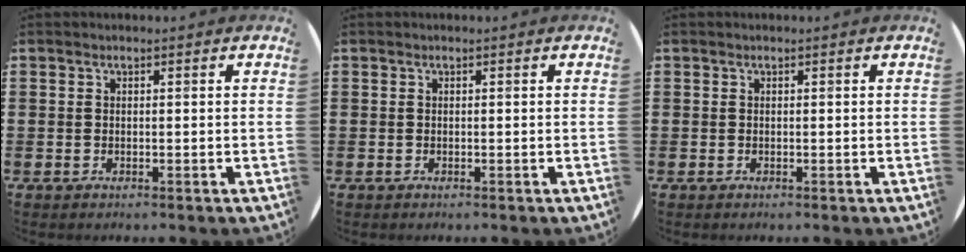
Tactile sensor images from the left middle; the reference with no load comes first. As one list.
[{"total": 0.0}, {"total": 0.0}]